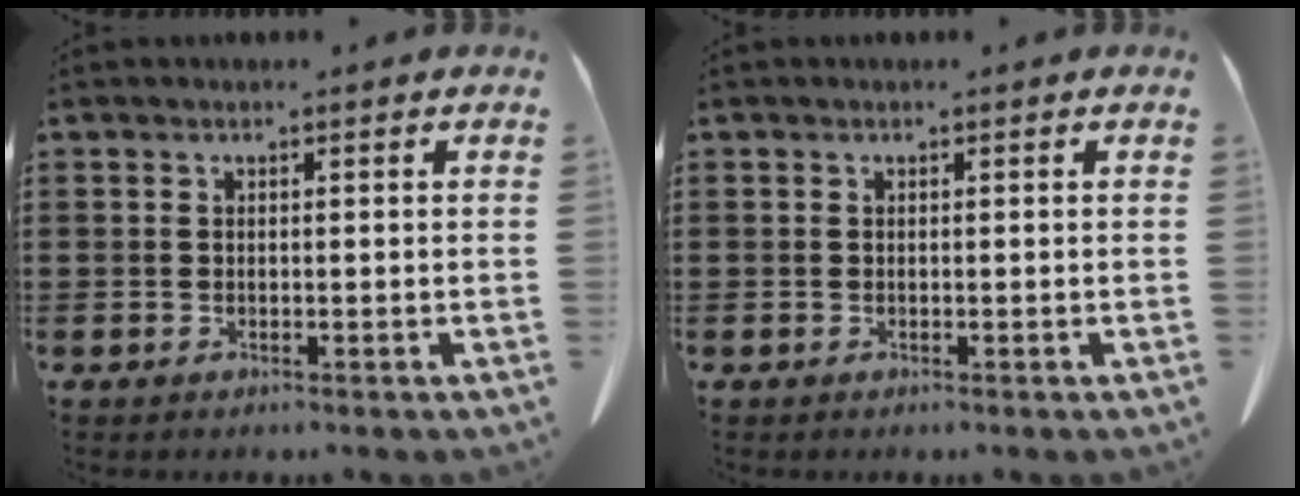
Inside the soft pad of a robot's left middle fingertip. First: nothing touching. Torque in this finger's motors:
{"motor_torque": [0.03, -0.04, 0.01, 0.01]}